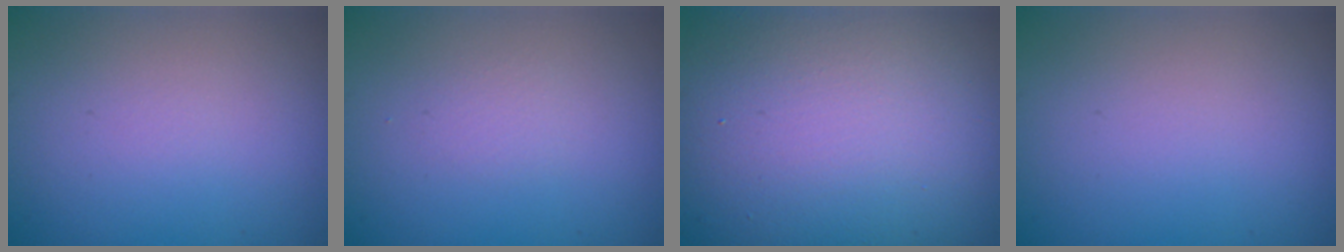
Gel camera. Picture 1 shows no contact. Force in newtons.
{"total": 0.7, "press": 0.7, "slide": 0.0}
{"total": 15.9, "press": 15.9, "slide": 1.0}
{"total": 0.0}